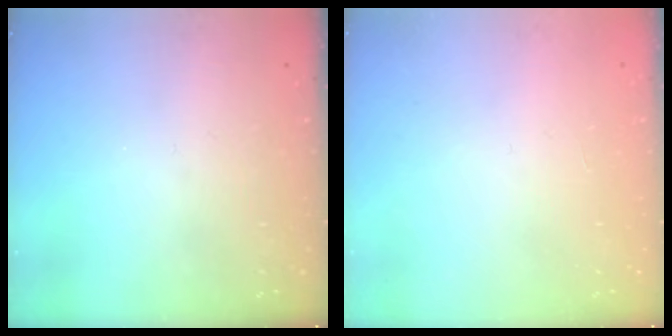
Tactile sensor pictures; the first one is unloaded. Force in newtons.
{"total": 0.0}